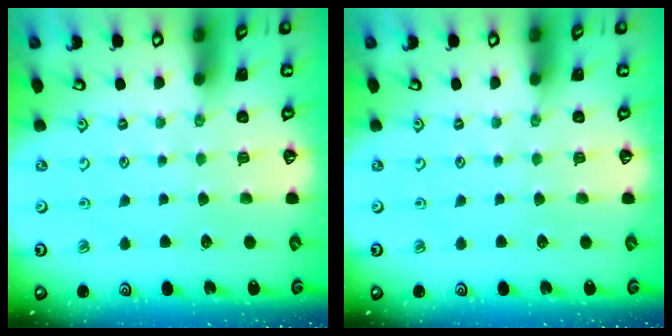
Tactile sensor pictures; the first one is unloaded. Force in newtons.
{"total": 0.0}